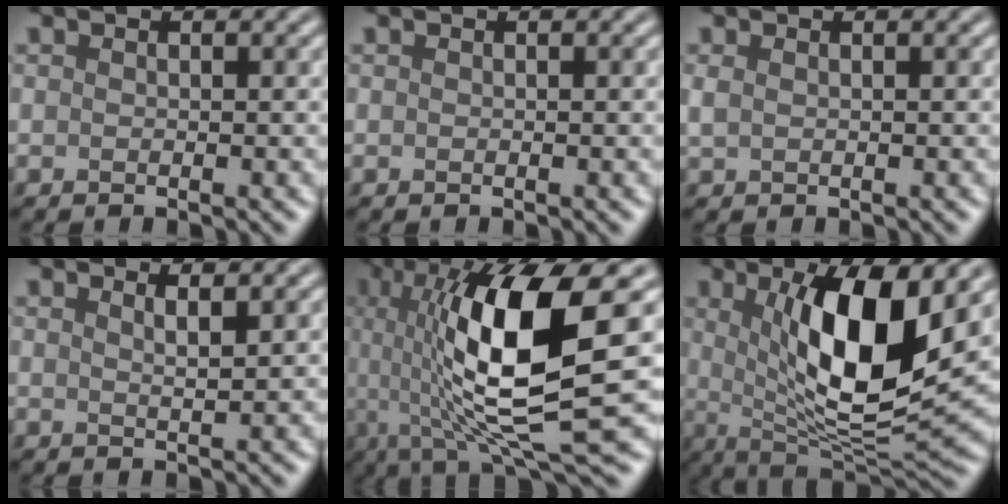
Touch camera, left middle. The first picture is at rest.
{"total": 0.0}
{"total": 0.8, "force": [0.3, 0.5, 0.6], "torque": [-0.017, 0.001, 0.009]}
{"total": 1.6, "force": [1.0, 0.4, 1.2], "torque": [-0.010, 0.003, 0.011]}
{"total": 12.8, "force": [1.1, 3.3, 12.4], "torque": [-0.201, 0.001, 0.021]}
{"total": 11.1, "force": [2.2, 3.4, 10.3], "torque": [-0.158, -0.013, 0.043]}